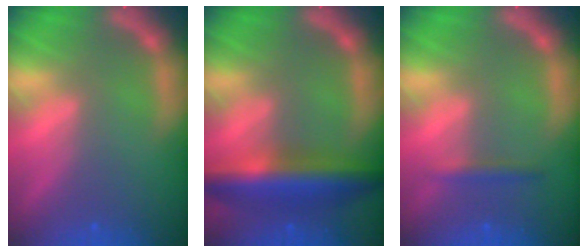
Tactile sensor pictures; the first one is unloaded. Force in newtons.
{"total": 7.5}
{"total": 1.4}